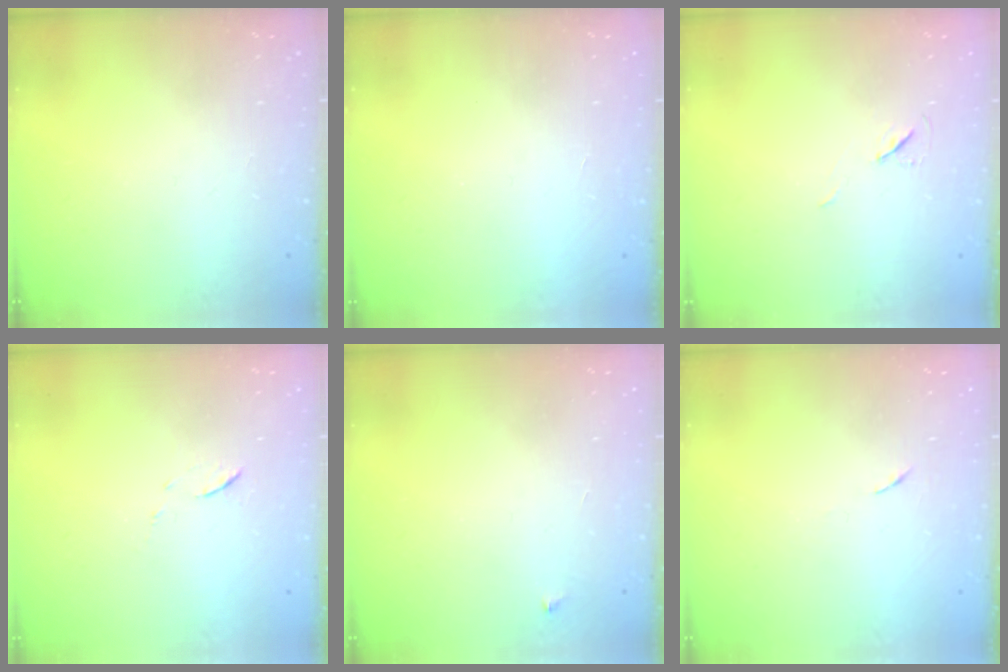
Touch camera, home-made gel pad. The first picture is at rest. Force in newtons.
{"total": 1.6, "press": 1.6, "slide": 0.1}
{"total": 6.4, "press": 5.8, "slide": 2.5}
{"total": 5.5, "press": 5.4, "slide": 0.7}
{"total": 3.2, "press": 3.2, "slide": 0.5}
{"total": 3.8, "press": 3.7, "slide": 0.7}